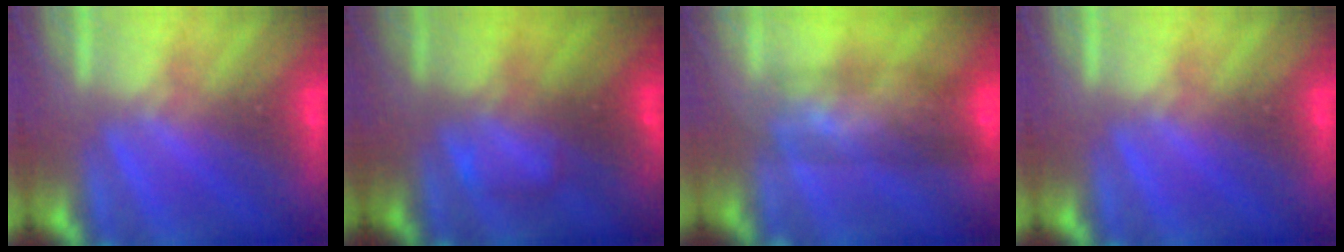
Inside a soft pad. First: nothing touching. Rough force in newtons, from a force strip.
{"total": 1.8}
{"total": 7.1}
{"total": 0.0}